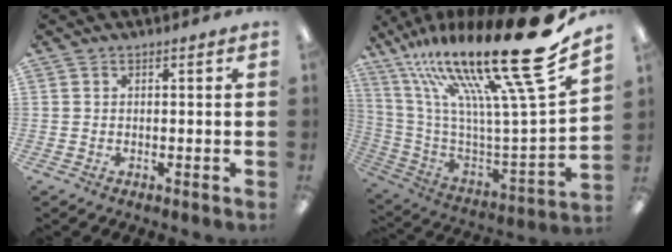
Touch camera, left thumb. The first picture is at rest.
{"total": 29.5, "force": [19.5, 4.7, 21.7], "torque": [-0.340, -0.157, 0.321]}